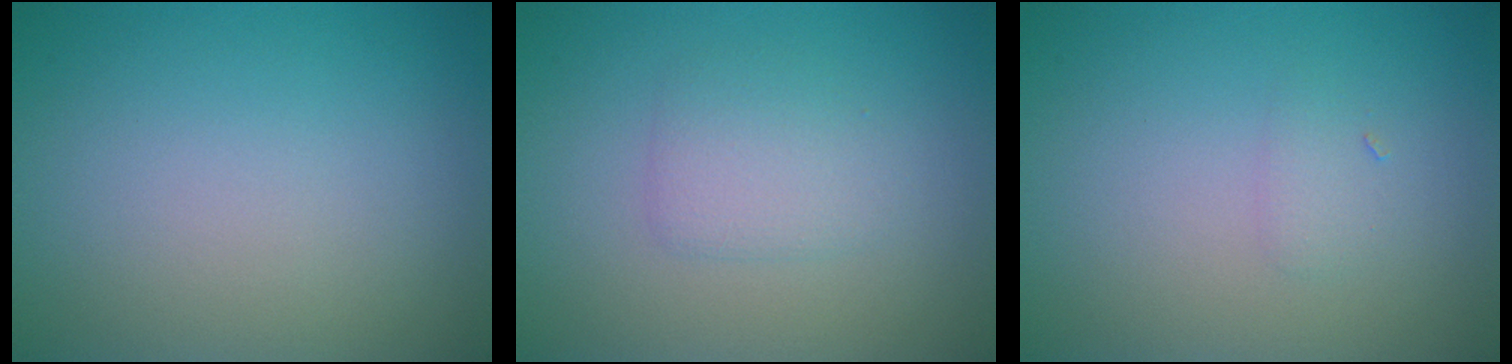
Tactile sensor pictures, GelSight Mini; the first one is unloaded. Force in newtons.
{"total": 2.0, "press": 2.0, "slide": 0.2}
{"total": 0.8, "press": 0.8, "slide": 0.1}